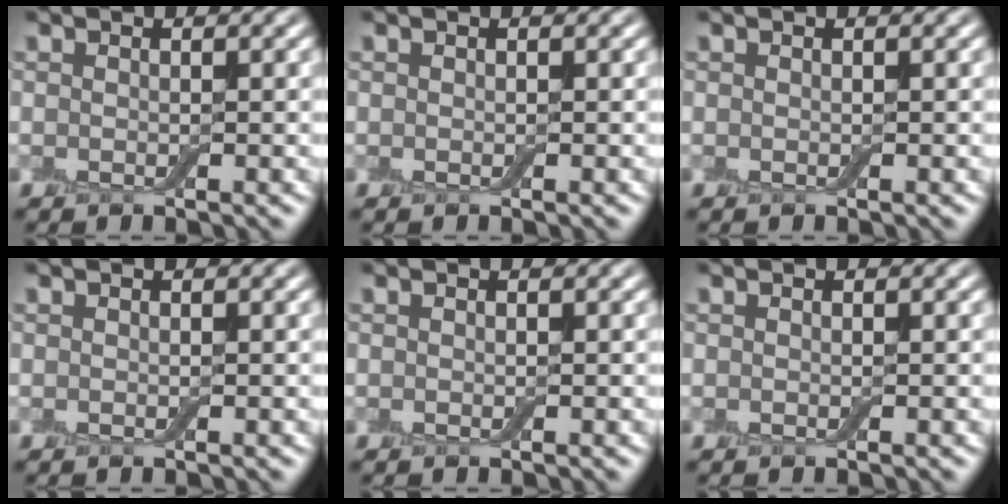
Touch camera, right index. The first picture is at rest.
{"total": 0.0}
{"total": 0.0}
{"total": 0.0}
{"total": 0.0}
{"total": 0.0}